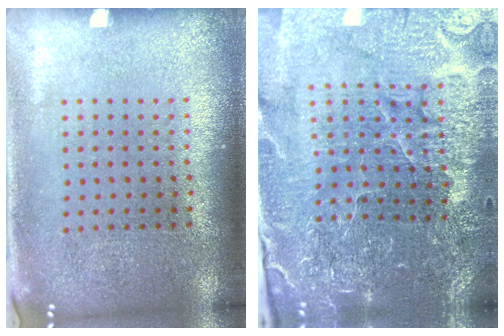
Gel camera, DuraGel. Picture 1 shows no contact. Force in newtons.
{"total": 4.3, "press": 4.2, "slide": 1.0}